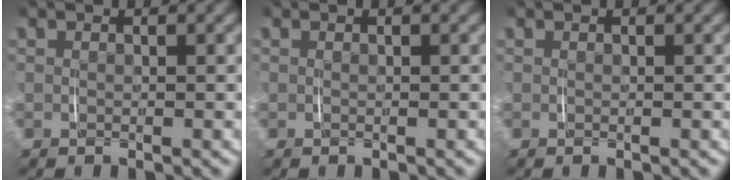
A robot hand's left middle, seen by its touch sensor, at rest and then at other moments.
{"total": 0.0}
{"total": 0.0}